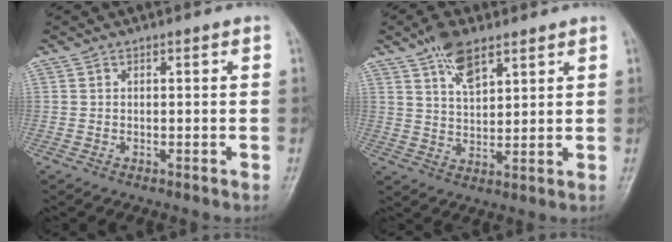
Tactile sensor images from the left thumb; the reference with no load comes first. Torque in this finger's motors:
{"motor_torque": [1.50, 0.30, 0.96, -0.38, 0.02]}